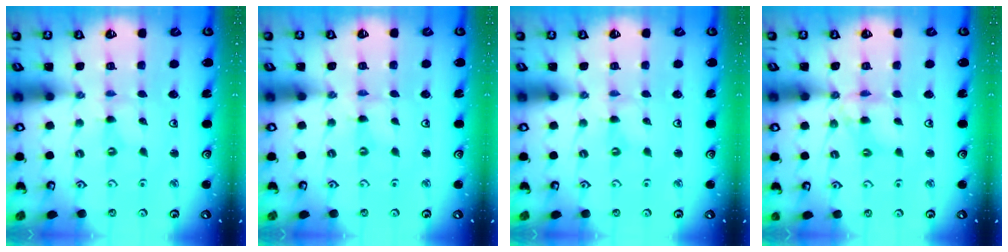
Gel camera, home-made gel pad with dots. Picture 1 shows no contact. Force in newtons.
{"total": 0.0}
{"total": 0.0}
{"total": 7.1, "press": 7.0, "slide": 0.9}